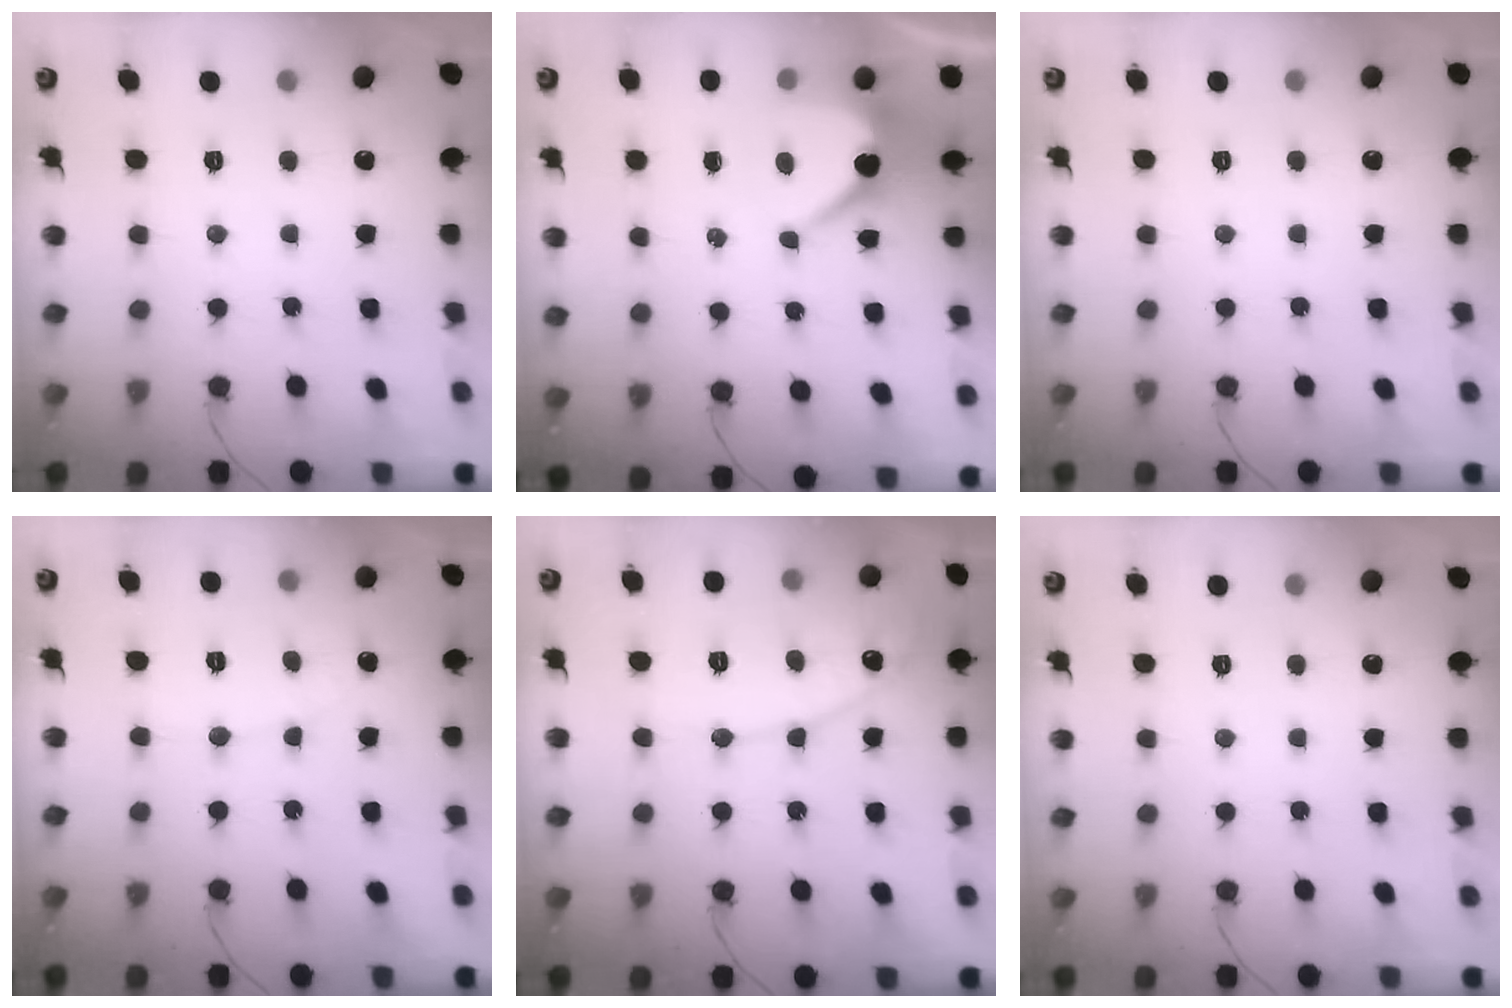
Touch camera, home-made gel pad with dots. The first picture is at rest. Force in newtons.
{"total": 7.1, "press": 7.1, "slide": 0.3}
{"total": 0.0}
{"total": 4.0, "press": 4.0, "slide": 0.2}
{"total": 10.1, "press": 10.1, "slide": 0.9}
{"total": 0.0}